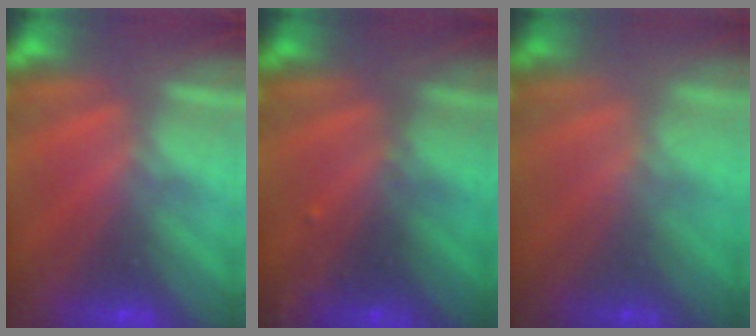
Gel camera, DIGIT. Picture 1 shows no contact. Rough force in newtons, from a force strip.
{"total": 2.9}
{"total": 1.6}